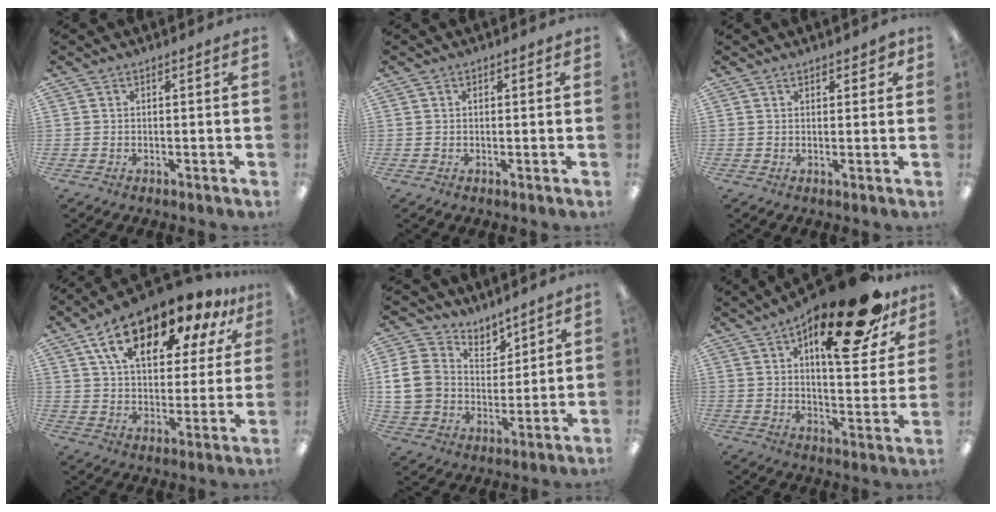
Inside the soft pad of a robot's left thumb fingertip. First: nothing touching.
{"total": 0.6, "force": [0.2, 0.3, 0.4], "torque": [0.000, 0.000, 0.002]}
{"total": 2.0, "force": [1.6, 0.9, 1.0], "torque": [-0.012, -0.002, 0.026]}
{"total": 17.9, "force": [12.4, 8.1, 10.0], "torque": [-0.174, -0.068, 0.213]}
{"total": 12.1, "force": [5.2, 10.0, 4.3], "torque": [-0.093, -0.023, 0.108]}
{"total": 23.3, "force": [14.1, 9.0, 16.1], "torque": [-0.219, -0.078, 0.225]}